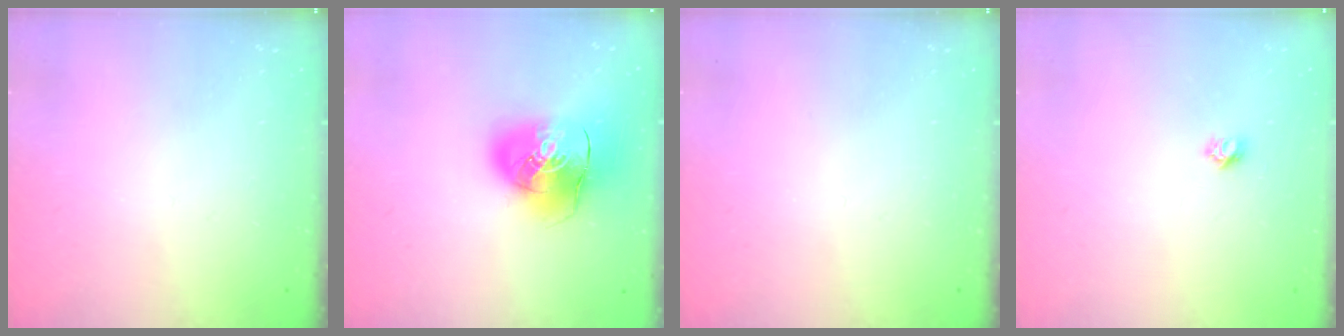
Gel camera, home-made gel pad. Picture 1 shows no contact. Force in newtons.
{"total": 15.9, "press": 15.6, "slide": 2.7}
{"total": 0.0}
{"total": 3.7, "press": 3.7, "slide": 0.2}